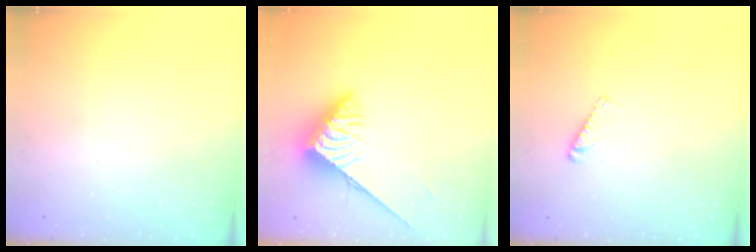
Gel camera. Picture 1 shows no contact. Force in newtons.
{"total": 4.4, "press": 4.4, "slide": 0.5}
{"total": 3.7, "press": 3.7, "slide": 0.3}